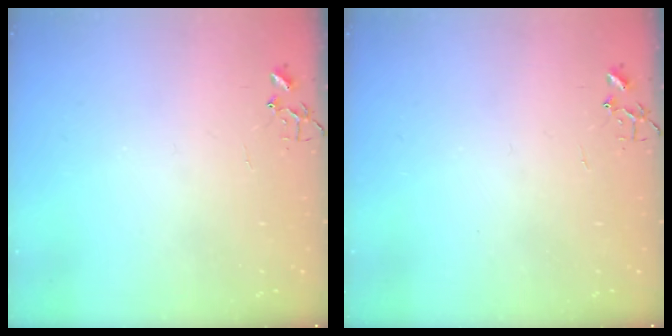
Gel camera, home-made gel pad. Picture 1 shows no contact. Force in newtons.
{"total": 0.0}